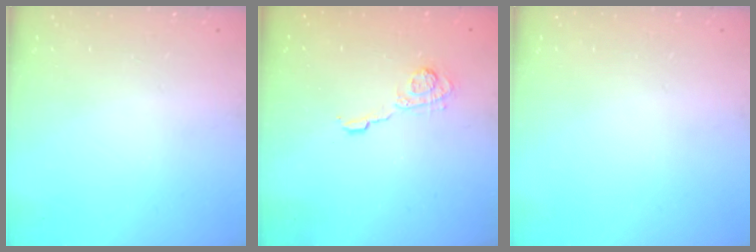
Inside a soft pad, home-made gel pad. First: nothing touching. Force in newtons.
{"total": 5.8, "press": 5.7, "slide": 0.8}
{"total": 0.0}